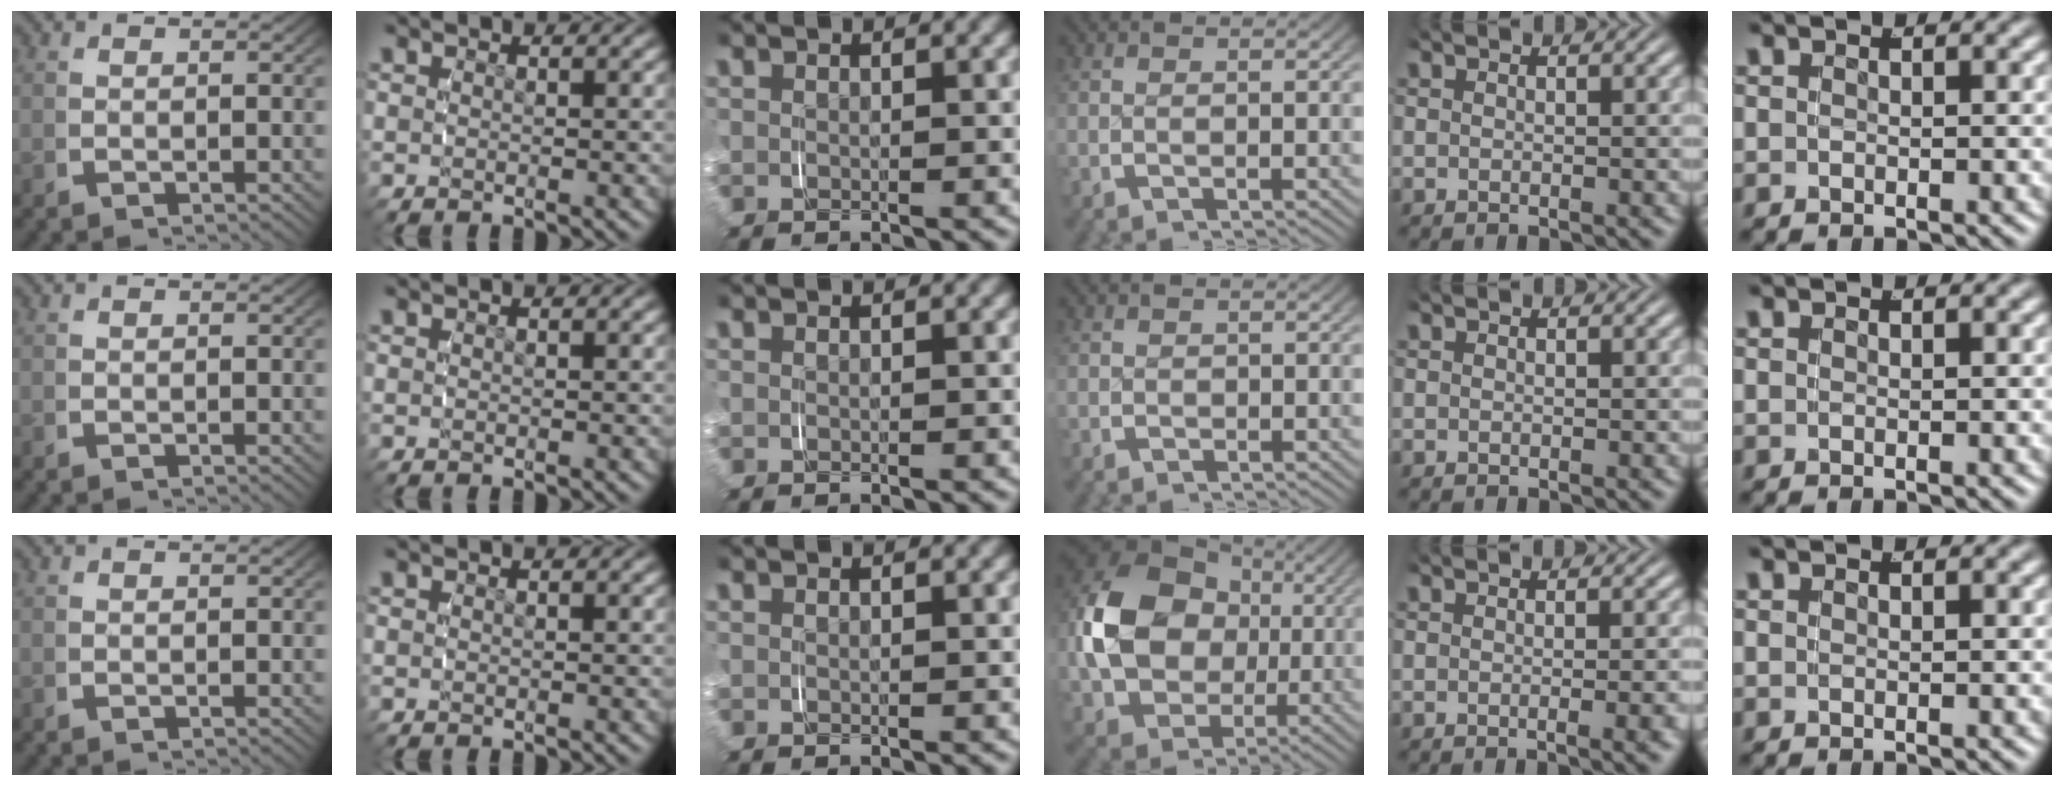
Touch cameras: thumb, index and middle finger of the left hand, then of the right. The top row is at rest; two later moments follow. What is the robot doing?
{"motion": "grasp_and_lifting", "object": "paper"}